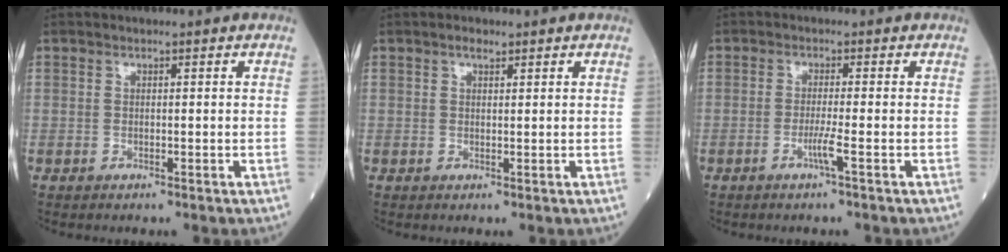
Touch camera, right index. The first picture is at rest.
{"total": 1.2, "force": [0.8, 0.5, 0.7], "torque": [-0.013, 0.002, 0.013]}
{"total": 2.3, "force": [-1.1, -0.7, 1.9], "torque": [-0.041, -0.004, -0.025]}